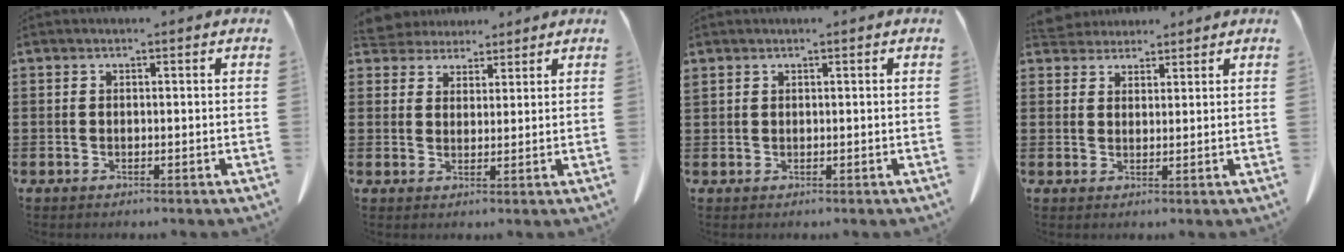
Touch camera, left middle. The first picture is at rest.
{"total": 3.5, "force": [3.3, 1.3, -0.1], "torque": [-0.013, -0.006, 0.061]}
{"total": 0.6, "force": [0.5, 0.2, 0.1], "torque": [-0.006, -0.001, 0.011]}
{"total": 3.1, "force": [2.9, 0.9, 0.0], "torque": [-0.009, -0.004, 0.057]}